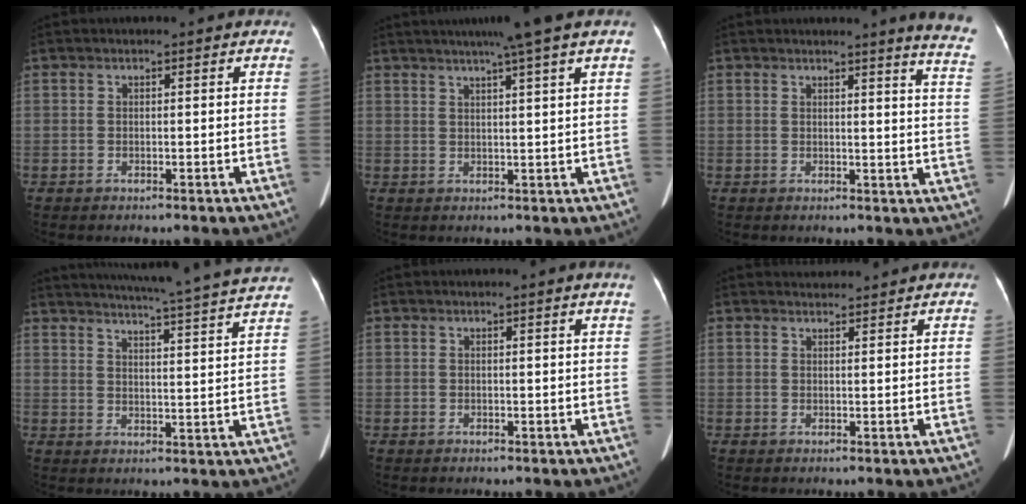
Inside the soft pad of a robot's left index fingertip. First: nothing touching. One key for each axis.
{"total": 7.5, "fx": 5.5, "fy": -1.6, "fz": 4.9, "tx": -0.068, "ty": 0.016, "tz": 0.069}
{"total": 8.7, "fx": 7.9, "fy": -1.1, "fz": 3.5, "tx": -0.027, "ty": -0.074, "tz": 0.056}
{"total": 22.5, "fx": 20.8, "fy": -1.1, "fz": 8.5, "tx": -0.138, "ty": -0.042, "tz": 0.255}
{"total": 1.1, "fx": 0.9, "fy": -0.3, "fz": 0.5, "tx": -0.019, "ty": -0.006, "tz": 0.010}
{"total": 2.8, "fx": 2.7, "fy": 0.3, "fz": 0.0, "tx": -0.010, "ty": 0.019, "tz": 0.040}